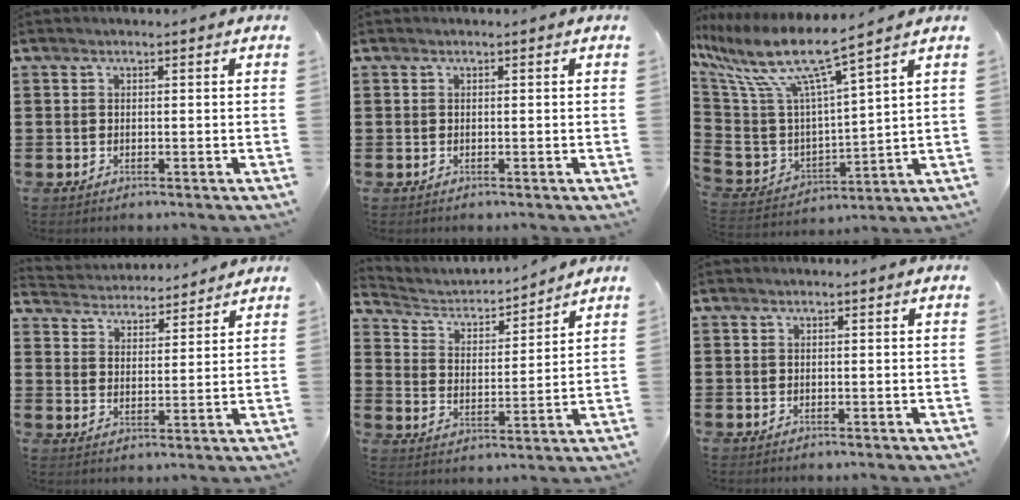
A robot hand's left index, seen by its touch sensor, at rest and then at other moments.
{"total": 0.0}
{"total": 9.7, "force": [6.1, 2.6, 7.1], "torque": [-0.174, -0.042, 0.097]}
{"total": 3.9, "force": [3.9, 0.3, -0.3], "torque": [-0.017, -0.027, 0.065]}
{"total": 3.4, "force": [3.2, 1.2, 0.6], "torque": [-0.036, -0.026, 0.047]}
{"total": 0.0}